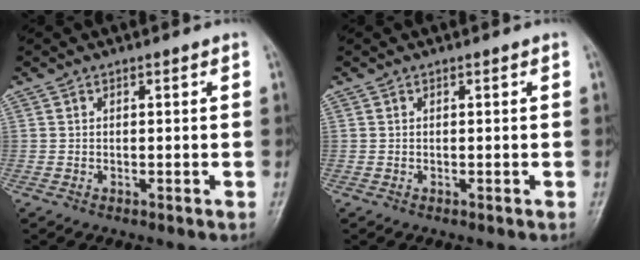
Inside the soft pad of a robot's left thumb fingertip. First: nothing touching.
{"total": 0.0}